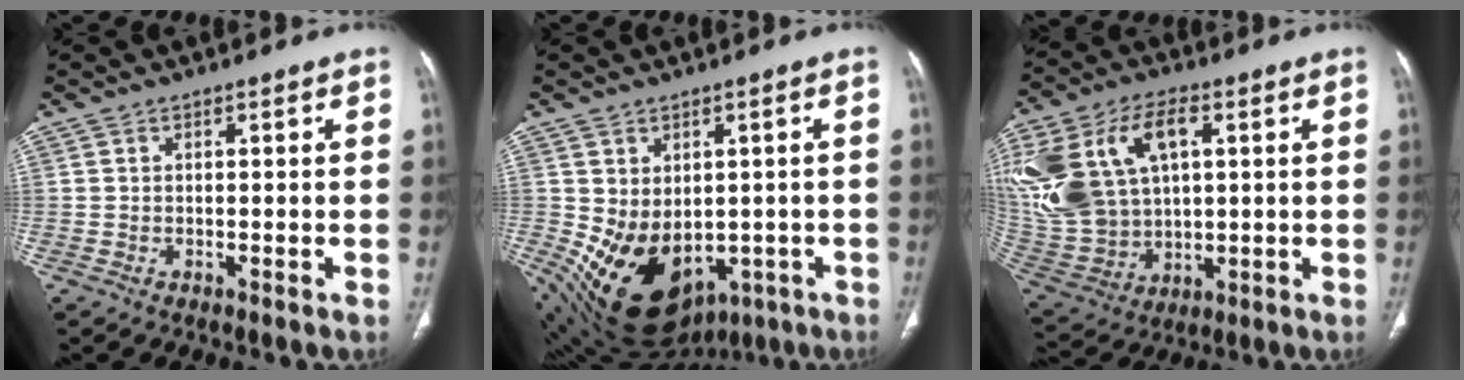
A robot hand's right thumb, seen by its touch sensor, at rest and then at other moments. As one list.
[{"total": 16.2, "force": [-3.5, 11.6, 10.8], "torque": [-0.168, -0.008, -0.014]}, {"total": 26.0, "force": [6.9, 17.1, 18.3], "torque": [-0.421, 0.026, 0.148]}]